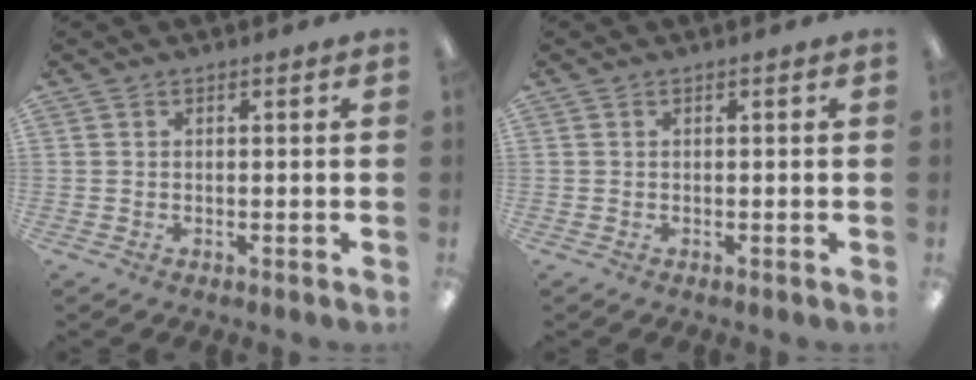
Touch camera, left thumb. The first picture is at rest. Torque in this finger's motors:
{"motor_torque": [-0.09, 0.09, 0.09, -0.09, 0.00]}